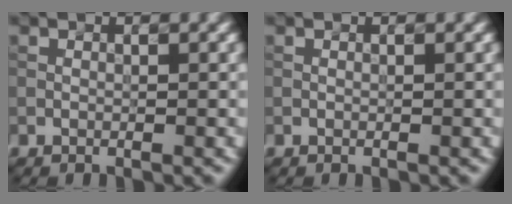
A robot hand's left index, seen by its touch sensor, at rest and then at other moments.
{"total": 0.0}